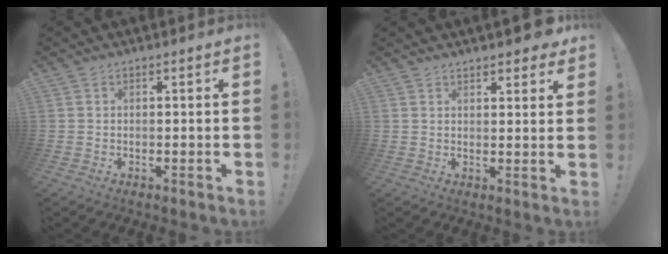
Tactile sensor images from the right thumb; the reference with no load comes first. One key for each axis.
{"total": 3.9, "fx": 3.3, "fy": 1.3, "fz": 1.7, "tx": -0.016, "ty": -0.020, "tz": 0.059}